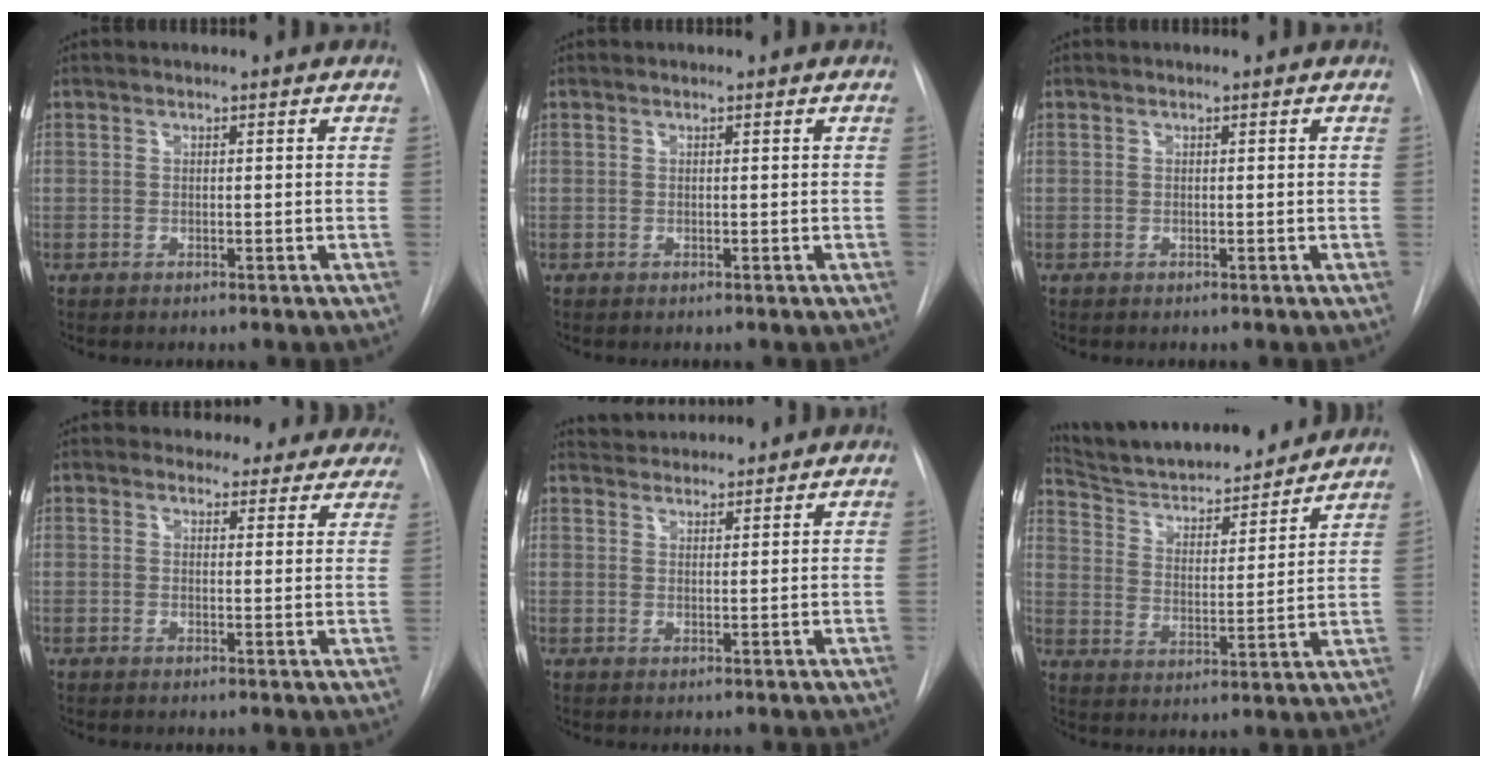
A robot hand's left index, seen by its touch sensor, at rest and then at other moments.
{"total": 0.0}
{"total": 0.0}
{"total": 10.7, "force": [9.6, 4.6, 0.7], "torque": [0.029, -0.019, 0.082]}
{"total": 4.0, "force": [4.0, 0.7, 0.2], "torque": [-0.007, 0.025, 0.065]}
{"total": 17.9, "force": [16.6, 2.8, 6.0], "torque": [-0.094, -0.008, 0.256]}